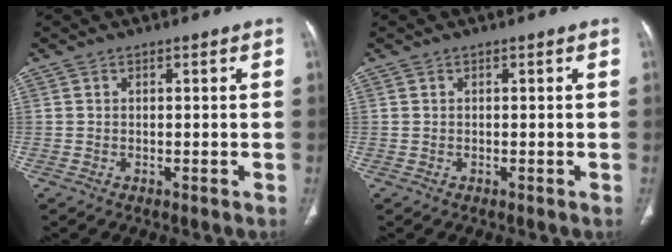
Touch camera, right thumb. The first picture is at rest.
{"total": 0.0}